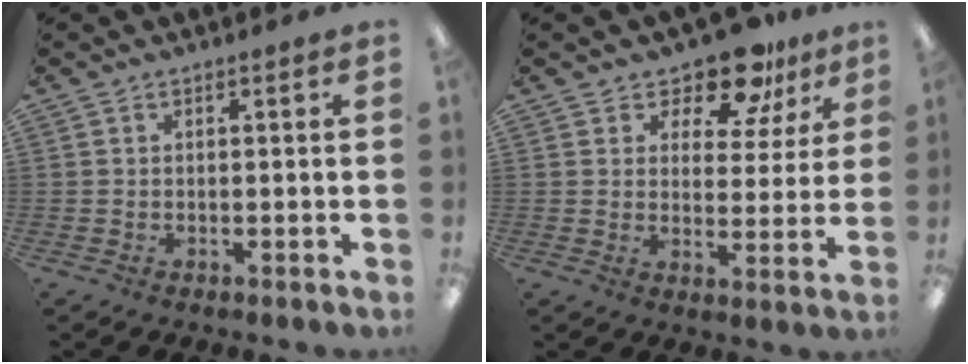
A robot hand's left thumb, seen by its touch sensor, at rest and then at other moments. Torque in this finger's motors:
{"motor_torque": [0.19, 0.32, -0.42, -0.03, -0.01]}